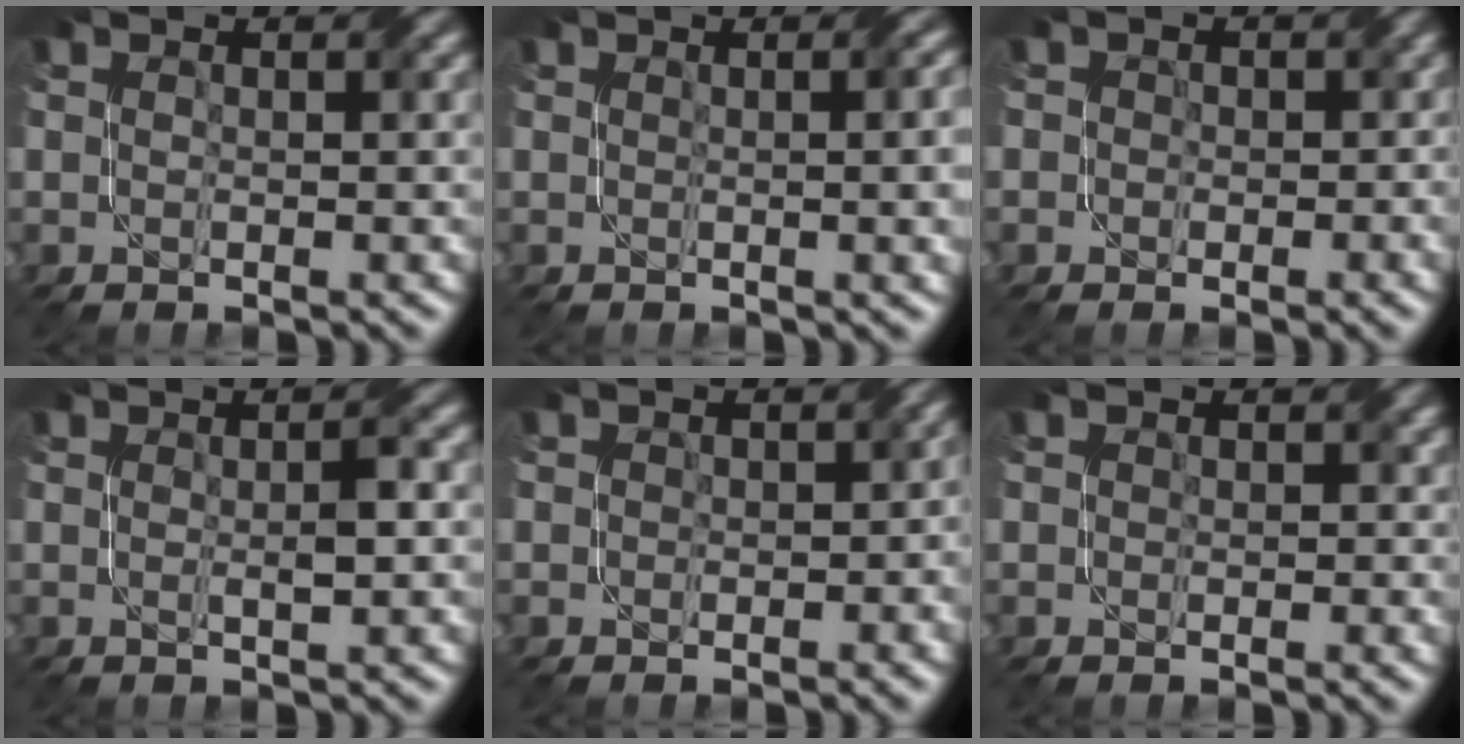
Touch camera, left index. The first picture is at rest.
{"total": 3.3, "force": [0.4, 1.3, 3.1], "torque": [-0.024, 0.008, 0.008]}
{"total": 2.7, "force": [0.5, 2.5, 0.9], "torque": [0.004, 0.009, -0.016]}
{"total": 1.7, "force": [0.1, 0.2, 1.7], "torque": [-0.027, 0.002, 0.001]}
{"total": 2.3, "force": [0.2, 2.0, 1.0], "torque": [-0.001, 0.002, -0.002]}
{"total": 1.4, "force": [0.5, 1.2, 0.6], "torque": [-0.004, -0.001, 0.000]}